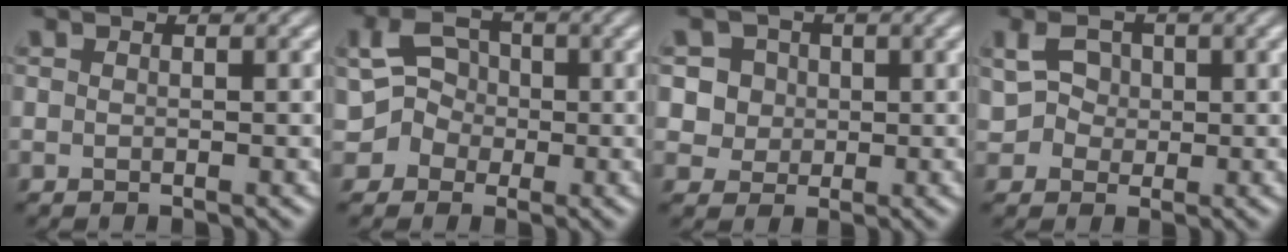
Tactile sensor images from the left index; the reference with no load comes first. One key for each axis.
{"total": 2.9, "fx": 0.0, "fy": 2.8, "fz": 1.0, "tx": 0.003, "ty": 0.012, "tz": -0.009}
{"total": 4.9, "fx": 1.3, "fy": 4.6, "fz": 1.3, "tx": -0.013, "ty": 0.037, "tz": 0.007}
{"total": 2.3, "fx": 0.5, "fy": 2.1, "fz": 0.8, "tx": -0.007, "ty": 0.008, "tz": 0.004}